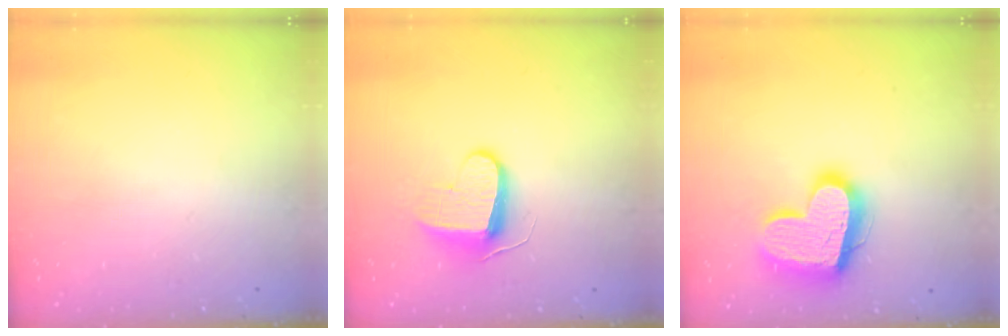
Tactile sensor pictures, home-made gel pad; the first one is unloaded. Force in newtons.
{"total": 9.3, "press": 9.3, "slide": 0.1}
{"total": 18.3, "press": 18.2, "slide": 1.7}